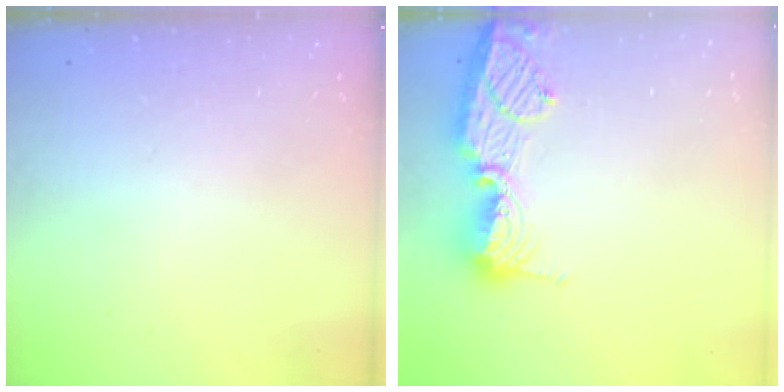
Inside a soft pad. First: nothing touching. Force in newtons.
{"total": 12.7, "press": 12.6, "slide": 1.2}